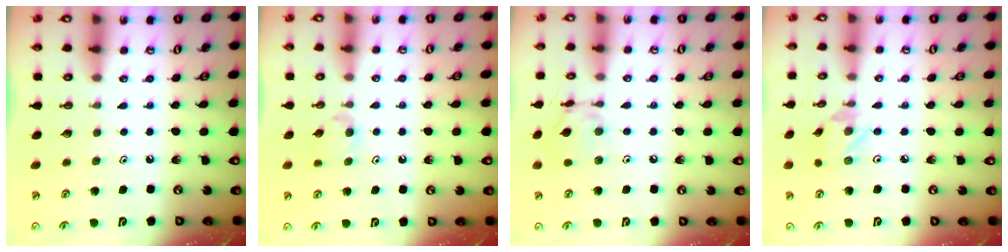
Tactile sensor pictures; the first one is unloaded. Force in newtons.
{"total": 6.1, "press": 6.0, "slide": 0.6}
{"total": 10.8, "press": 10.8, "slide": 0.9}
{"total": 1.8, "press": 1.8, "slide": 0.2}